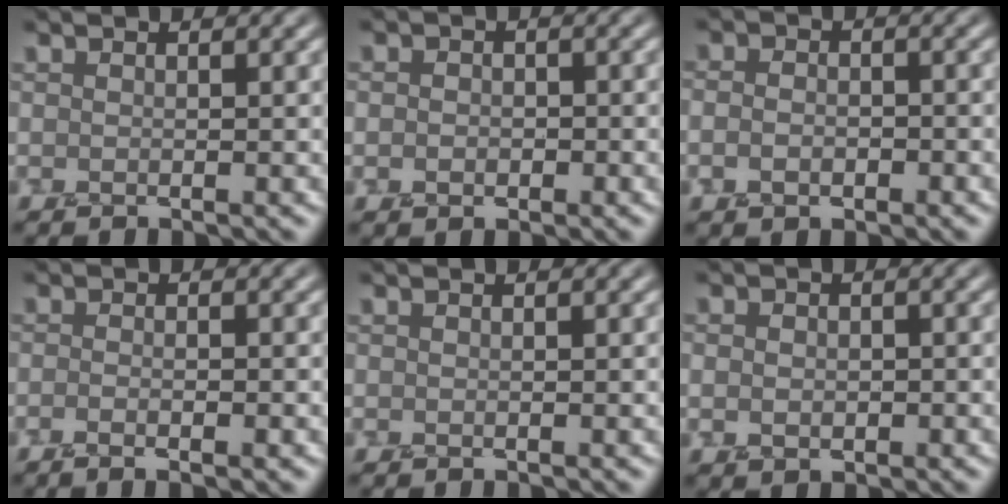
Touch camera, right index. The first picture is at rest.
{"total": 1.5, "force": [-0.2, 1.3, 0.7], "torque": [-0.004, 0.002, -0.006]}
{"total": 2.3, "force": [-0.6, 1.7, 1.5], "torque": [-0.013, 0.000, -0.012]}
{"total": 2.7, "force": [-0.9, 1.0, 2.4], "torque": [-0.015, 0.000, -0.017]}
{"total": 0.0}
{"total": 1.9, "force": [0.0, 1.6, 1.1], "torque": [-0.008, 0.001, 0.001]}